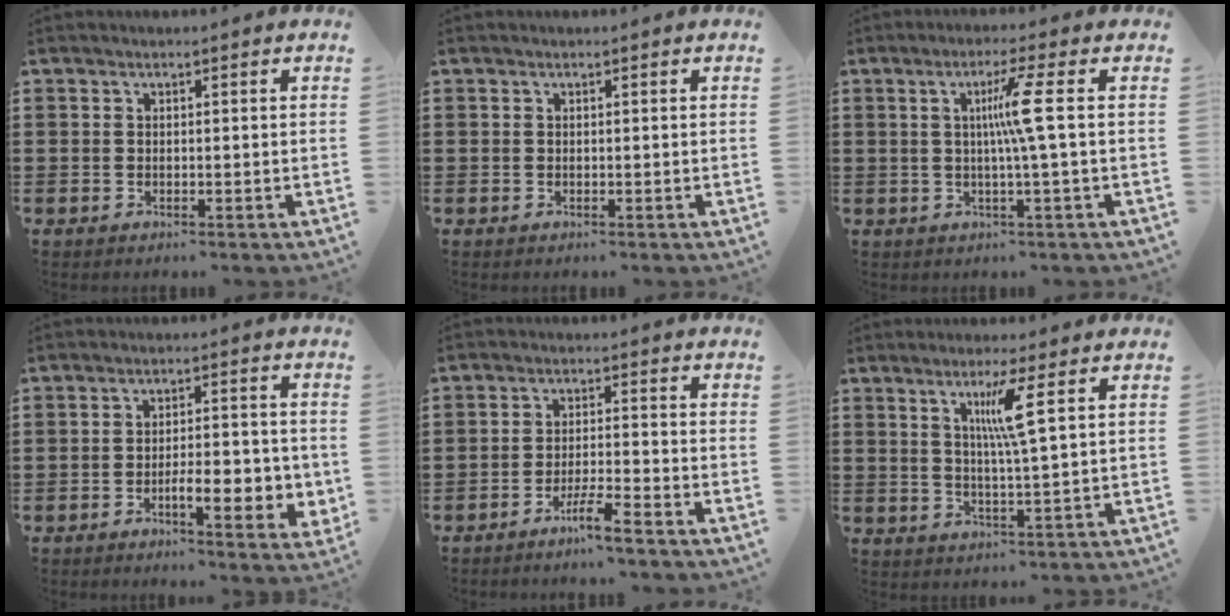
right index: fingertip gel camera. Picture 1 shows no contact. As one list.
[{"total": 0.0}, {"total": 5.8, "force": [0.6, -1.1, 5.6], "torque": [-0.109, -0.006, 0.000]}, {"total": 6.9, "force": [-2.2, 2.5, 6.0], "torque": [-0.082, -0.003, -0.038]}, {"total": 4.8, "force": [-3.7, -0.2, 3.0], "torque": [-0.065, -0.007, -0.072]}, {"total": 6.1, "force": [2.4, -0.2, 5.6], "torque": [-0.108, -0.005, 0.033]}]